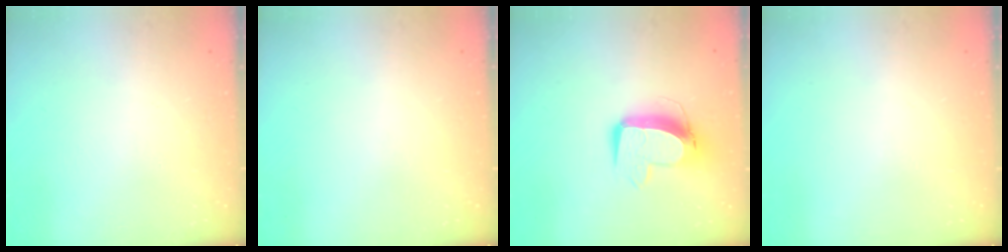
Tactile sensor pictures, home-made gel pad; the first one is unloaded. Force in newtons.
{"total": 0.0}
{"total": 12.1, "press": 12.0, "slide": 1.4}
{"total": 0.0}